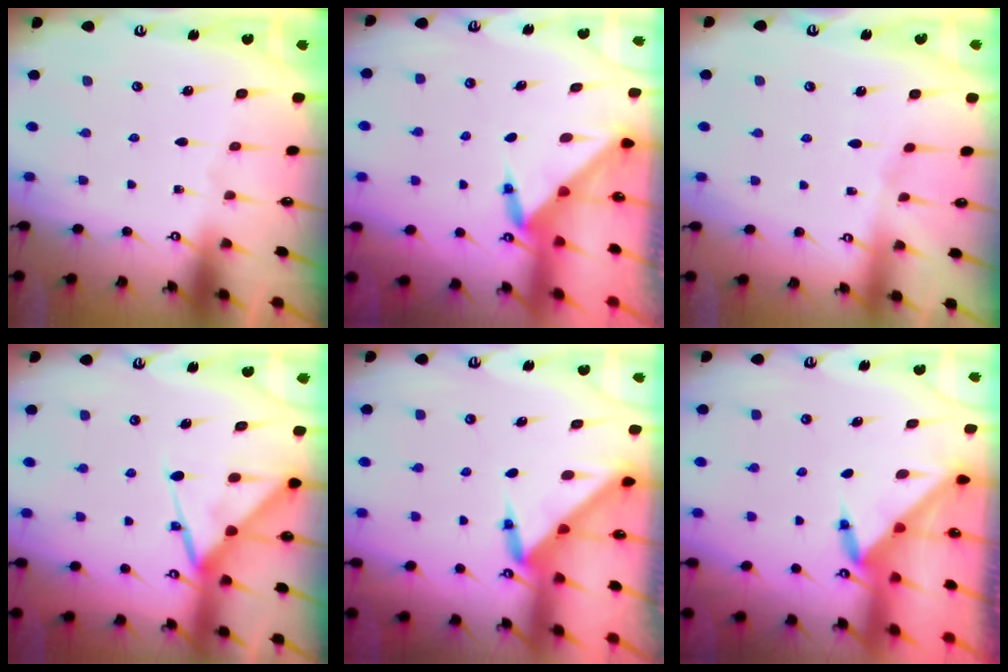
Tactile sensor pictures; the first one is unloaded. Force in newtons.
{"total": 3.5, "press": 3.5, "slide": 0.4}
{"total": 3.0, "press": 3.0, "slide": 0.5}
{"total": 11.4, "press": 11.3, "slide": 1.2}
{"total": 3.2, "press": 3.2, "slide": 0.1}
{"total": 3.6, "press": 3.5, "slide": 0.3}